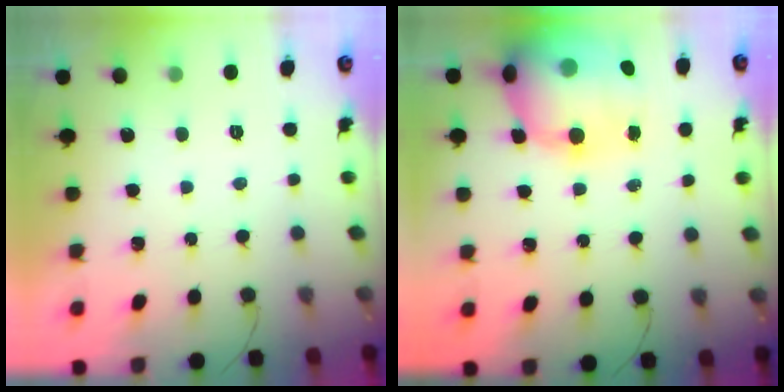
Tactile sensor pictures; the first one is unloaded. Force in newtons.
{"total": 21.0, "press": 20.7, "slide": 3.6}